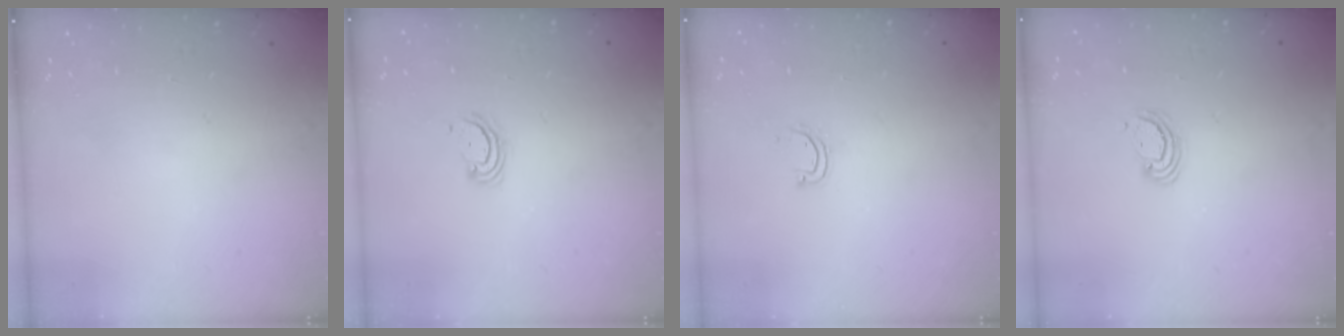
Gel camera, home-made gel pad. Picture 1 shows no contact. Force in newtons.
{"total": 2.9, "press": 2.9, "slide": 0.3}
{"total": 3.0, "press": 3.0, "slide": 0.2}
{"total": 3.1, "press": 3.1, "slide": 0.3}